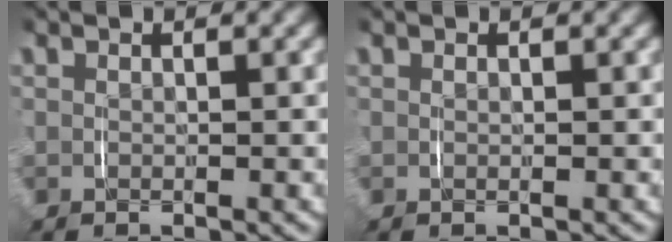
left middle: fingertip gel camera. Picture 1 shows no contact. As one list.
[{"total": 0.0}]